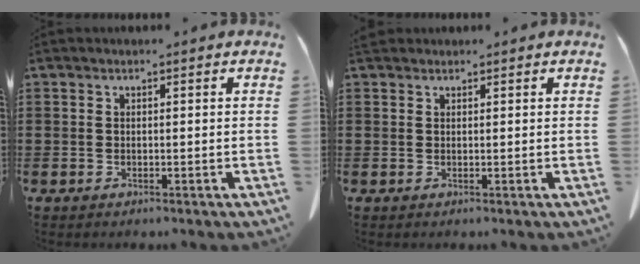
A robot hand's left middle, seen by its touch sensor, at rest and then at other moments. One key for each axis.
{"total": 0.9, "fx": 0.8, "fy": 0.4, "fz": 0.2, "tx": -0.009, "ty": 0.001, "tz": 0.017}